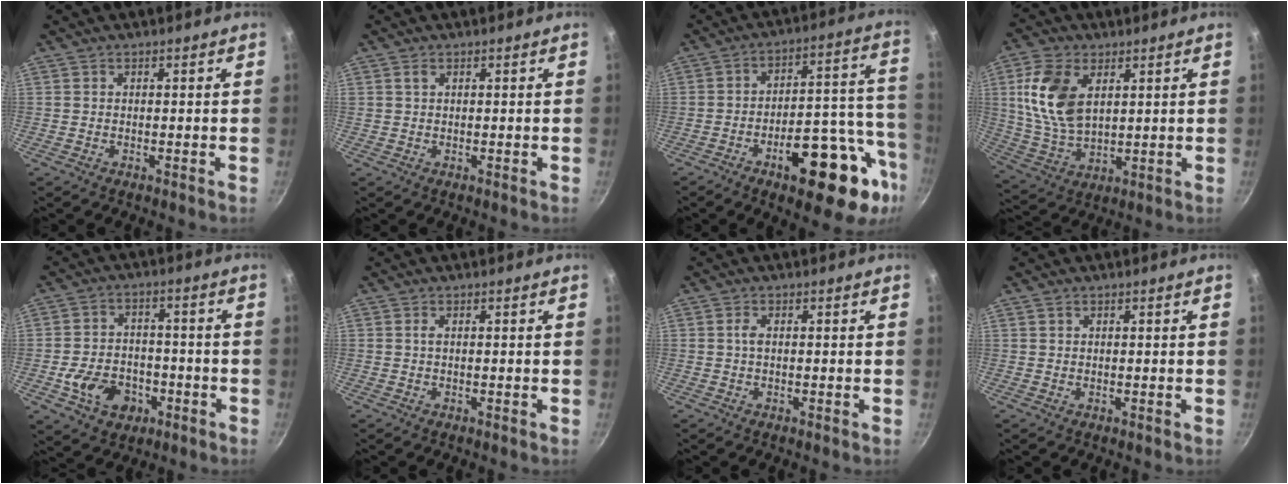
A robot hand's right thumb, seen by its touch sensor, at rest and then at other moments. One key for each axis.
{"total": 1.1, "fx": 0.5, "fy": 0.7, "fz": 0.6, "tx": -0.010, "ty": 0.001, "tz": 0.010}
{"total": 21.2, "fx": -9.6, "fy": 8.6, "fz": 16.8, "tx": -0.179, "ty": 0.055, "tz": -0.132}
{"total": 13.7, "fx": 4.1, "fy": 8.1, "fz": 10.2, "tx": -0.191, "ty": -0.014, "tz": 0.088}
{"total": 10.8, "fx": -4.0, "fy": 7.9, "fz": 6.1, "tx": -0.080, "ty": 0.031, "tz": -0.062}
{"total": 0.6, "fx": 0.1, "fy": 0.2, "fz": 0.5, "tx": -0.011, "ty": 0.002, "tz": 0.001}
{"total": 1.3, "fx": 0.1, "fy": 0.6, "fz": 1.1, "tx": -0.023, "ty": 0.004, "tz": 0.000}
{"total": 0.5, "fx": 0.3, "fy": 0.3, "fz": 0.3, "tx": -0.003, "ty": 0.001, "tz": 0.007}